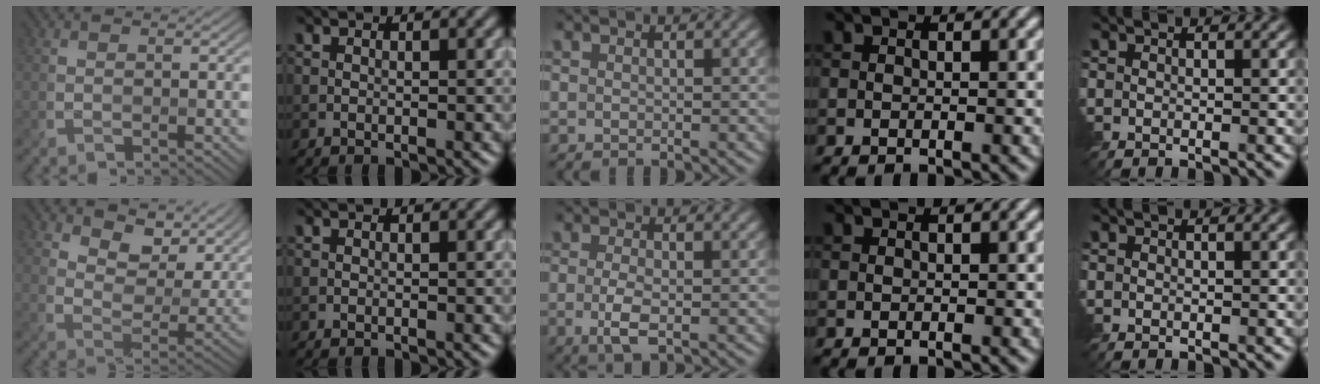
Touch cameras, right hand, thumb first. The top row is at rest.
{"thumb": {"total": 10.4, "force": [5.7, 5.7, 6.6], "torque": [-0.116, -0.002, 0.093]}, "middle": {"total": 3.0, "force": [-0.6, 1.1, 2.8], "torque": [-0.062, -0.011, -0.012]}}